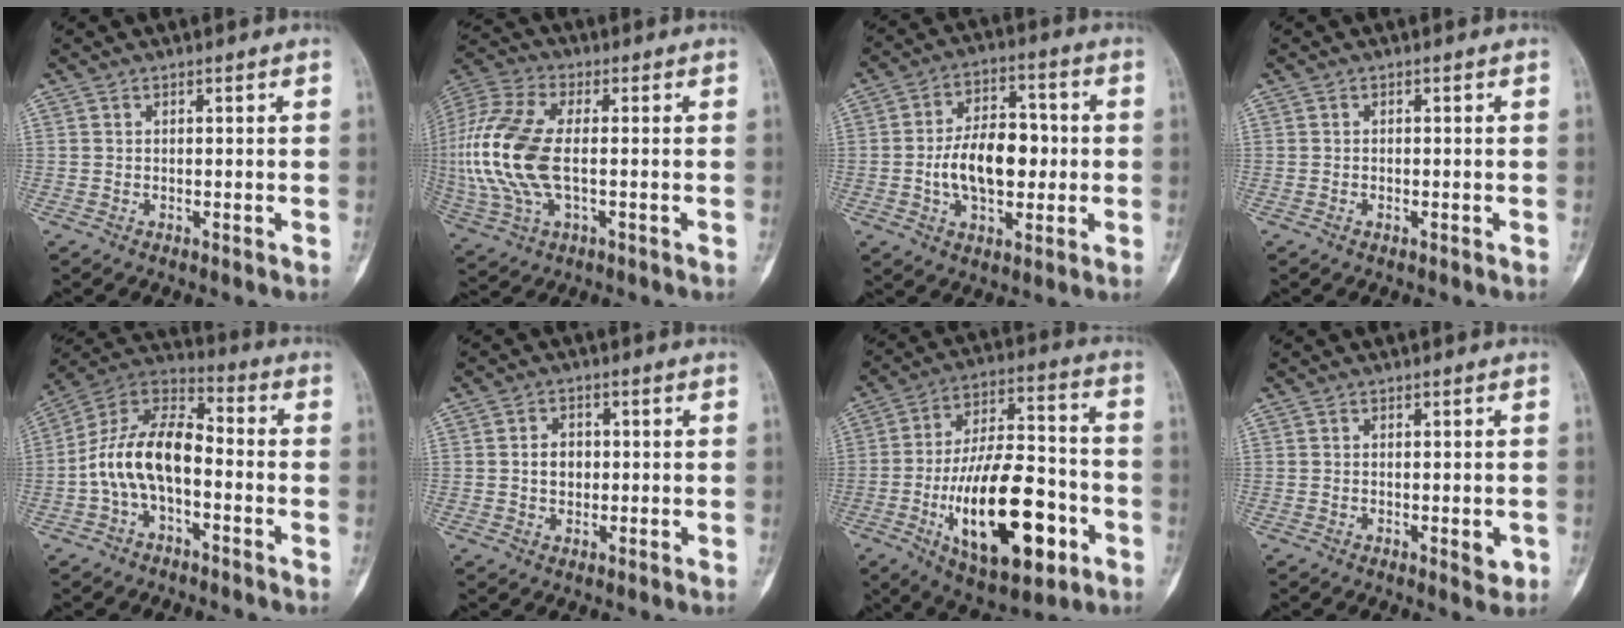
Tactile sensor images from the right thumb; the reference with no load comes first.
{"total": 17.7, "force": [-0.7, 8.8, 15.3], "torque": [-0.365, 0.008, -0.009]}
{"total": 13.4, "force": [-0.9, 8.0, 10.7], "torque": [-0.155, 0.023, -0.016]}
{"total": 0.6, "force": [-0.3, 0.3, 0.4], "torque": [-0.012, 0.006, -0.004]}
{"total": 14.0, "force": [-2.8, 7.7, 11.4], "torque": [-0.207, 0.053, -0.060]}
{"total": 4.0, "force": [0.1, 3.1, 2.5], "torque": [-0.022, 0.007, 0.000]}
{"total": 24.6, "force": [-8.1, 10.9, 20.5], "torque": [-0.333, 0.034, -0.119]}
{"total": 2.9, "force": [-0.8, 1.3, 2.5], "torque": [-0.026, -0.004, -0.007]}